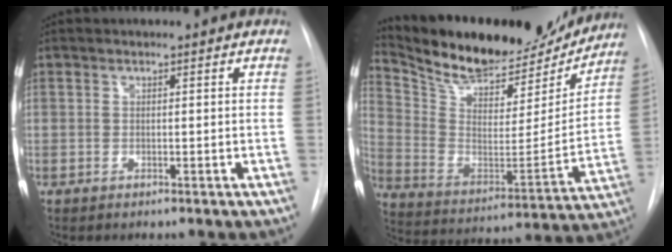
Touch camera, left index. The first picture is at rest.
{"total": 25.5, "force": [22.7, 7.4, 9.0], "torque": [-0.165, -0.018, 0.345]}